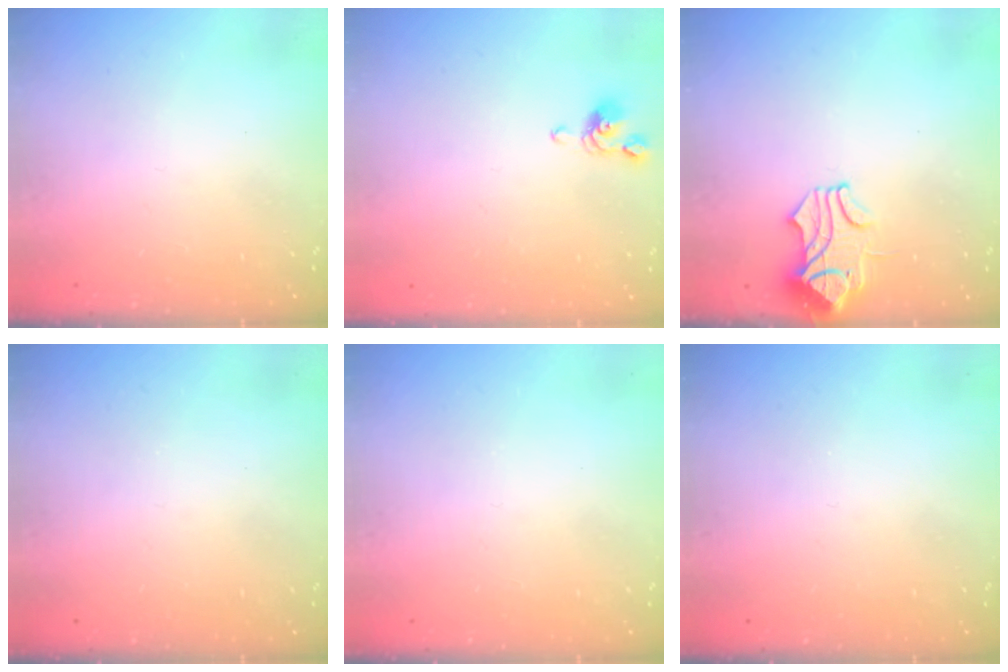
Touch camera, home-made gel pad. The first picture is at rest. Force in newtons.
{"total": 3.5, "press": 3.5, "slide": 0.6}
{"total": 1.2, "press": 0.9, "slide": 0.8}
{"total": 0.0}
{"total": 0.0}
{"total": 0.0}